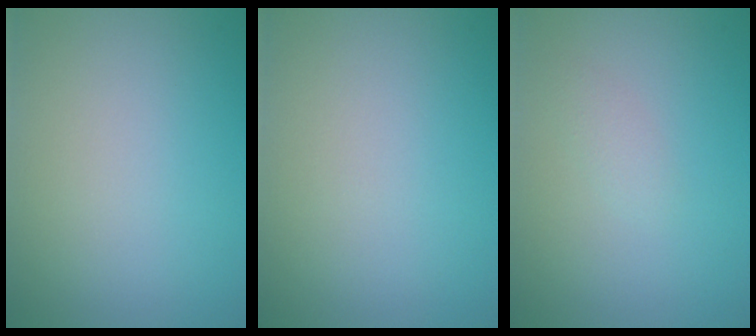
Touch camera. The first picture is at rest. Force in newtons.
{"total": 0.0}
{"total": 1.0, "press": 1.0, "slide": 0.1}